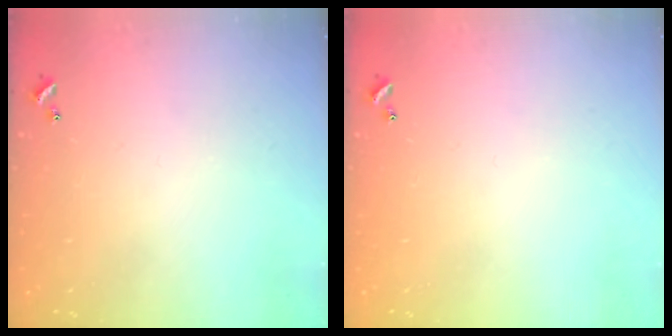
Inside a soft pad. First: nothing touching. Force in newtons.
{"total": 0.0}